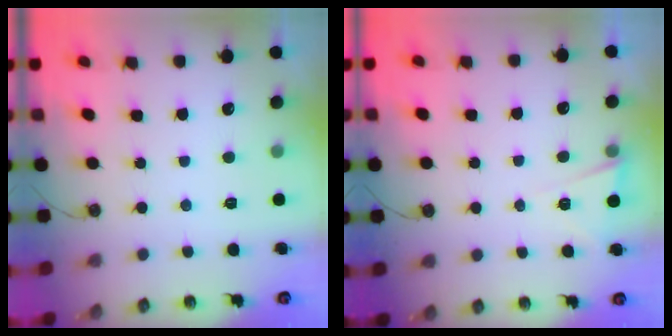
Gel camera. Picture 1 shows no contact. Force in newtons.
{"total": 2.8, "press": 2.4, "slide": 1.4}